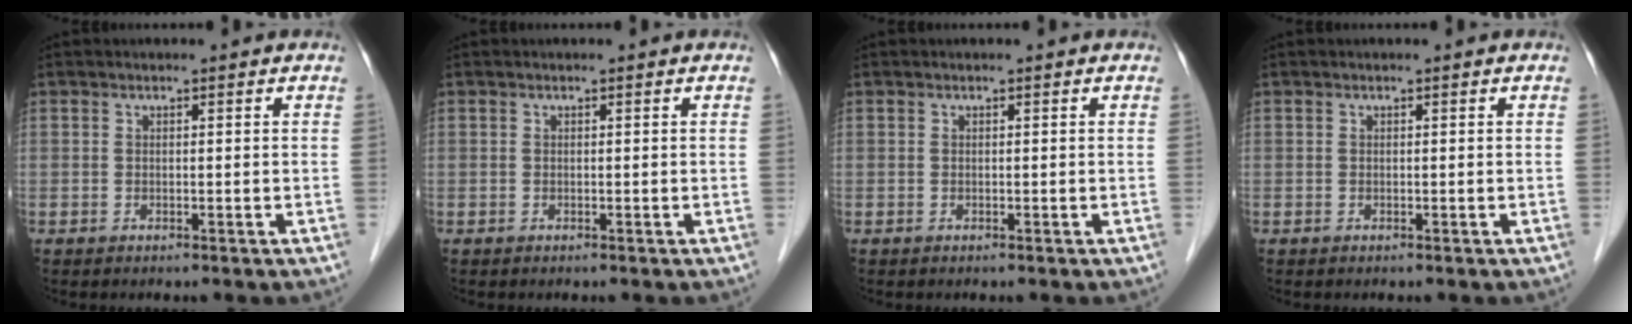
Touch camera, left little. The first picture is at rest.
{"total": 0.0}
{"total": 0.0}
{"total": 0.0}